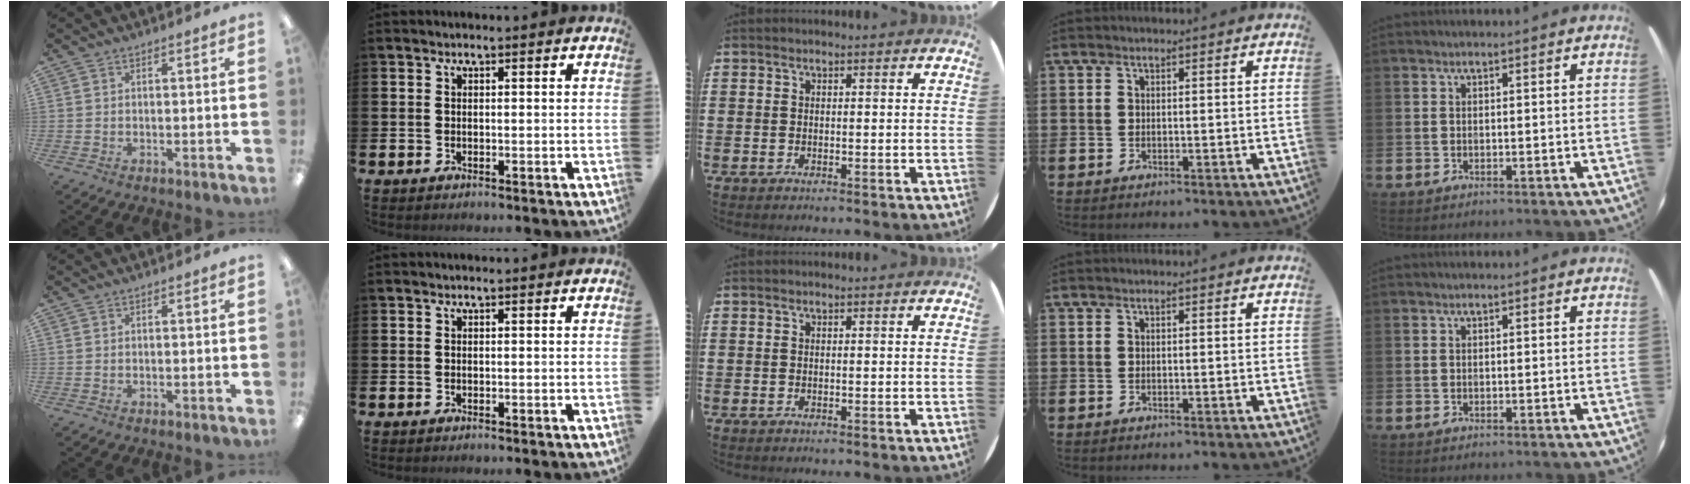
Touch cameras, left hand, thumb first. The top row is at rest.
{}